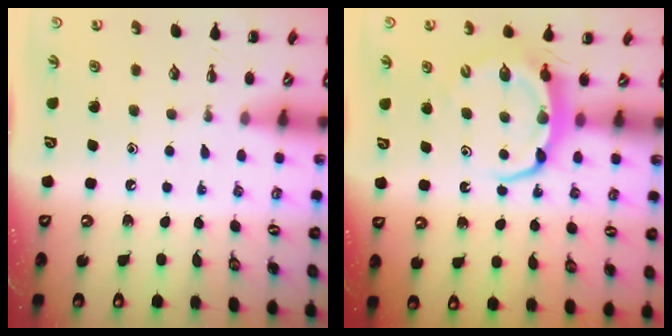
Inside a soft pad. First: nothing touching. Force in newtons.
{"total": 5.9, "press": 5.9, "slide": 0.5}